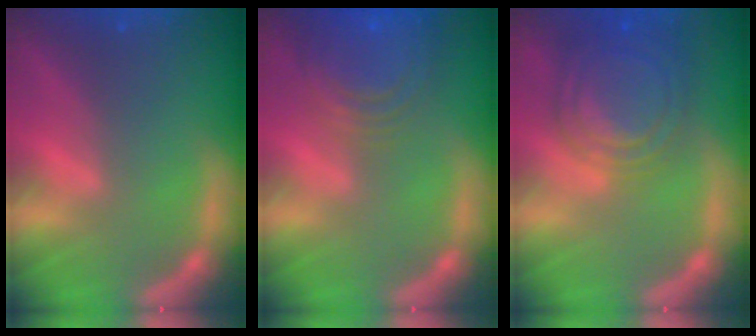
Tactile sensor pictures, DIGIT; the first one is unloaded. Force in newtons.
{"total": 9.5}
{"total": 9.5}